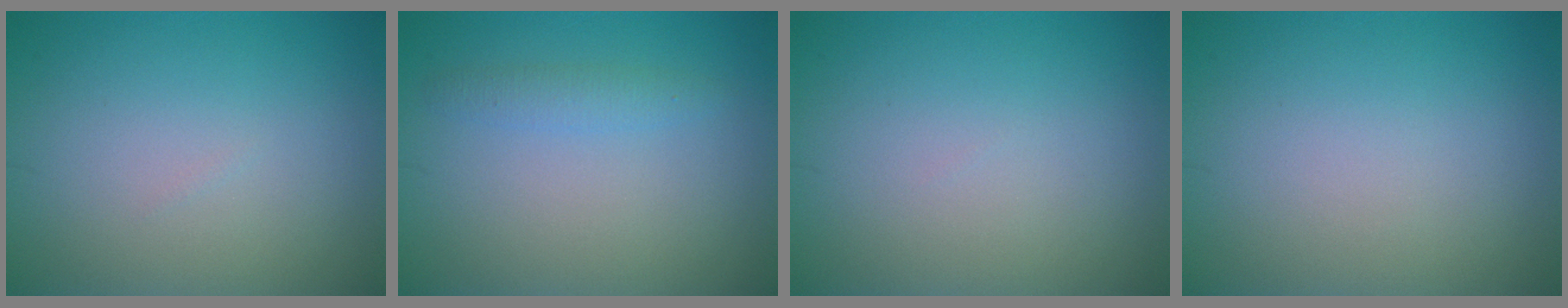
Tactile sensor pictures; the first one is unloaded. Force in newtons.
{"total": 1.5, "press": 1.5, "slide": 0.1}
{"total": 0.0}
{"total": 0.0}